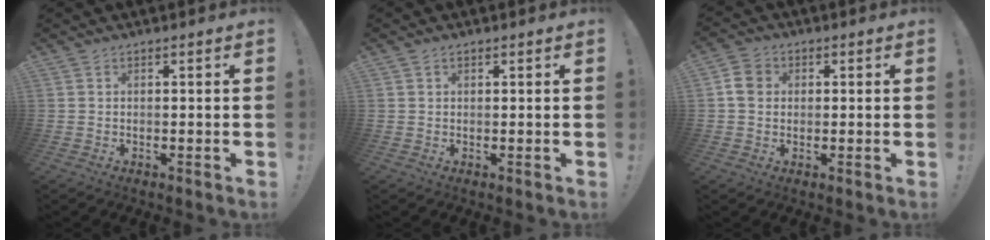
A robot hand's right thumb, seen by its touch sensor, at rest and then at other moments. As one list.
[{"total": 0.8, "force": [0.4, 0.6, 0.2], "torque": [-0.001, 0.001, 0.007]}, {"total": 5.3, "force": [0.7, 4.5, 2.8], "torque": [-0.033, 0.006, 0.015]}]